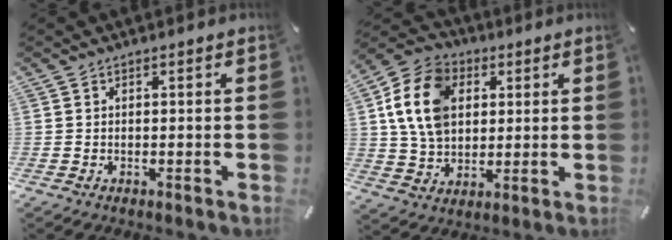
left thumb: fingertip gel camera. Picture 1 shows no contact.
{"total": 14.2, "force": [3.8, 11.1, 7.9], "torque": [-0.189, 0.008, 0.070]}